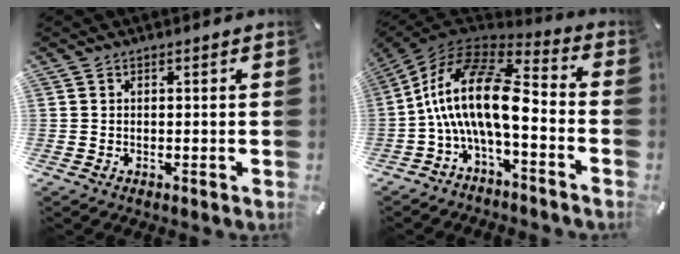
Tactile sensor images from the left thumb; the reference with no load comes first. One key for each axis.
{"total": 20.3, "fx": -1.7, "fy": 8.6, "fz": 18.3, "tx": -0.379, "ty": 0.006, "tz": -0.031}